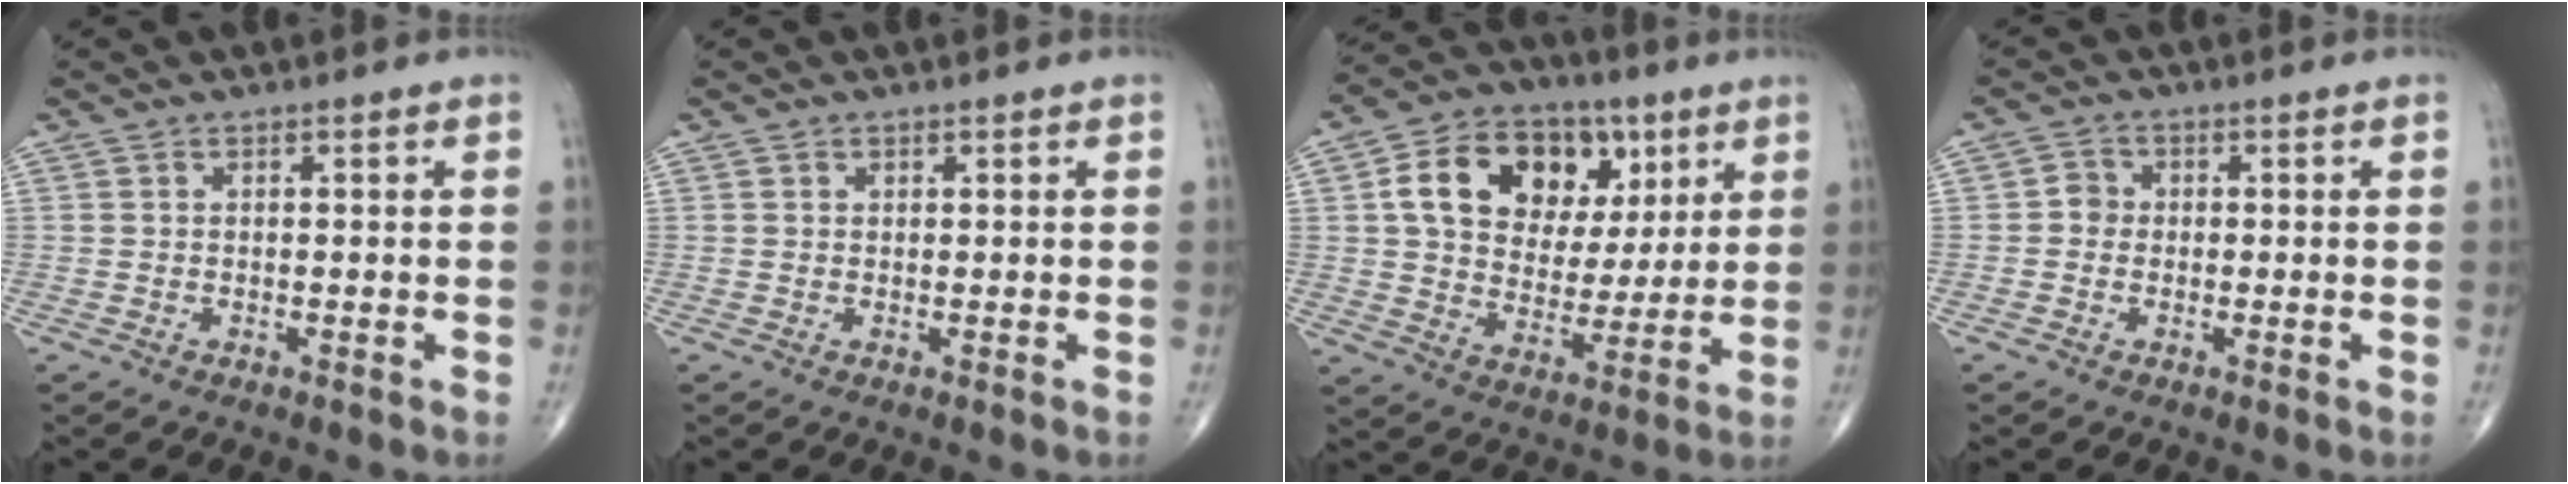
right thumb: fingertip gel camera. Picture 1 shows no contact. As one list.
[{"total": 0.5, "force": [0.3, 0.4, 0.1], "torque": [0.001, -0.002, 0.004]}, {"total": 18.8, "force": [6.4, 13.5, 11.4], "torque": [-0.159, -0.001, 0.108]}, {"total": 2.4, "force": [-0.3, 2.2, 0.9], "torque": [-0.001, 0.008, -0.011]}]